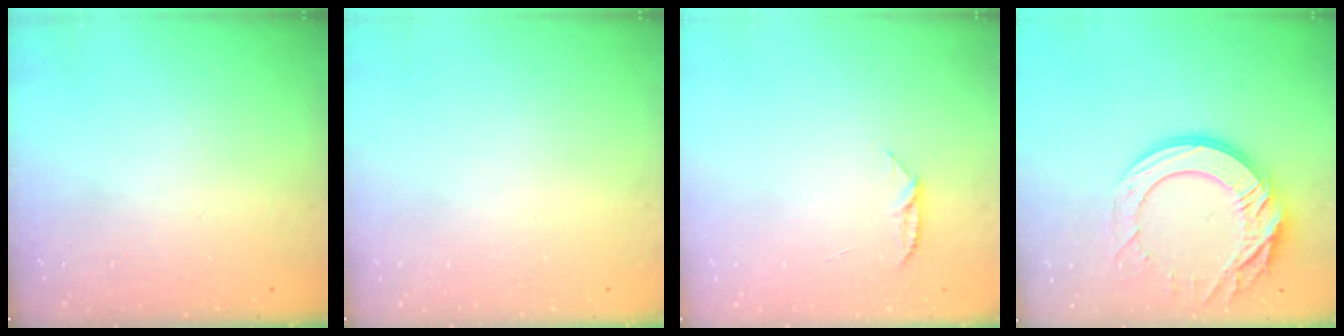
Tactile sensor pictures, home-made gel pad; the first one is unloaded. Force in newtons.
{"total": 0.0}
{"total": 5.1, "press": 5.1, "slide": 0.6}
{"total": 17.9, "press": 17.8, "slide": 1.9}